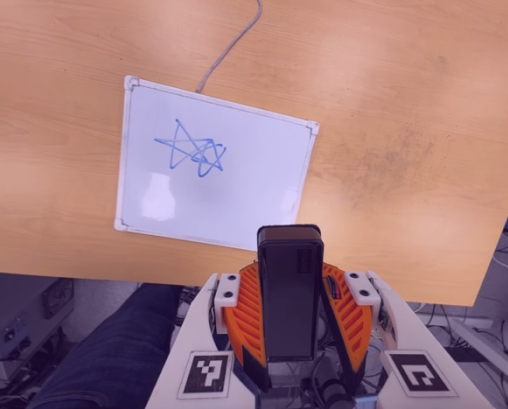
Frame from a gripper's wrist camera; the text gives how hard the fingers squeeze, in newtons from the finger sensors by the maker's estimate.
{"total": 5.6, "left": 4.9, "right": 6.2}